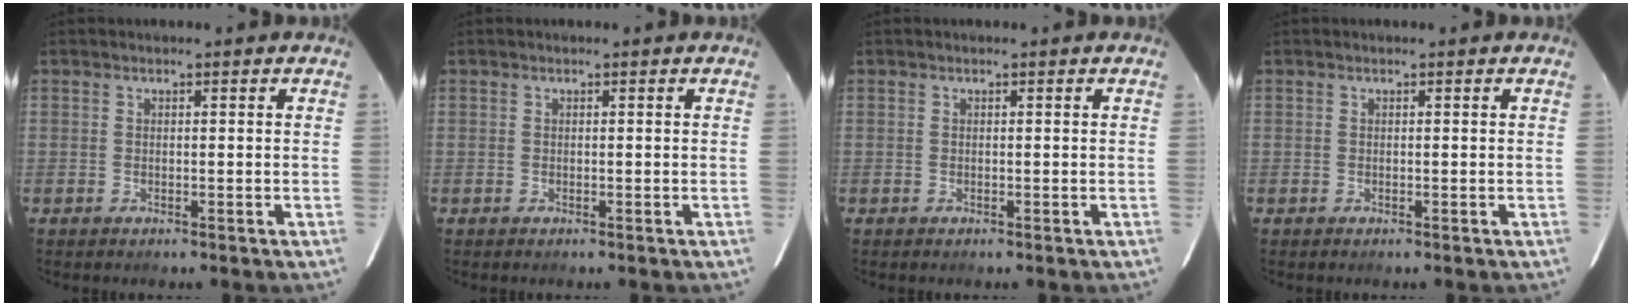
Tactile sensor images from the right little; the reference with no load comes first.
{"total": 0.0}
{"total": 0.0}
{"total": 0.0}